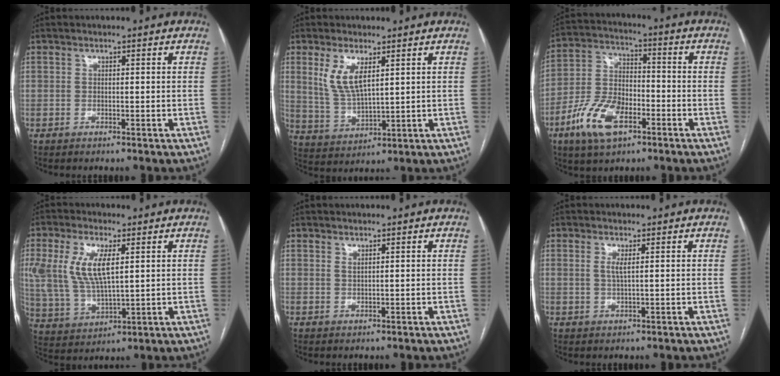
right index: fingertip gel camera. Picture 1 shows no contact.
{"total": 6.8, "force": [3.0, 2.2, 5.7], "torque": [-0.124, -0.005, 0.070]}
{"total": 11.9, "force": [-5.8, 5.6, 8.7], "torque": [-0.195, 0.007, -0.107]}
{"total": 10.4, "force": [2.9, 3.9, 9.2], "torque": [-0.212, 0.006, 0.065]}
{"total": 0.7, "force": [0.5, 0.1, 0.4], "torque": [-0.011, -0.003, 0.012]}
{"total": 1.8, "force": [0.6, 0.1, 1.7], "torque": [-0.042, -0.003, 0.012]}